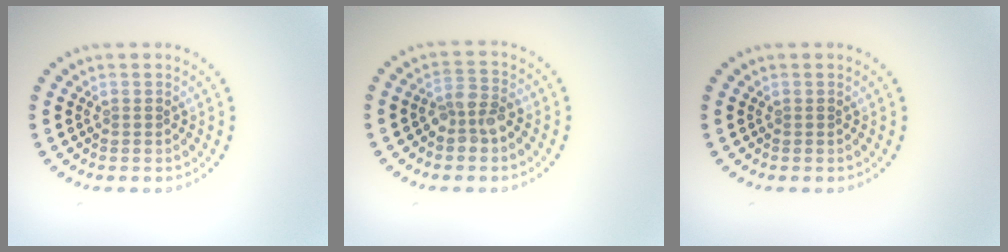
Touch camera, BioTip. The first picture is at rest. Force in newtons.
{"total": 2.7, "press": 2.3, "slide": 1.4}
{"total": 0.0}